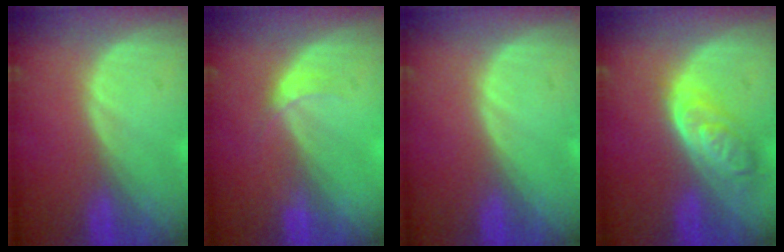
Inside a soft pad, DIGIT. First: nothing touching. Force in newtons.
{"total": 1.7, "press": 1.7, "slide": 0.2}
{"total": 0.0}
{"total": 6.5, "press": 5.9, "slide": 2.7}